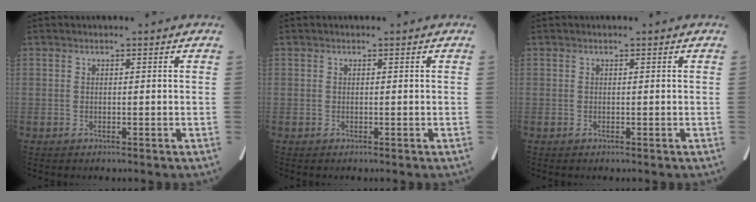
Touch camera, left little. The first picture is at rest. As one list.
[{"total": 0.0}, {"total": 0.0}]